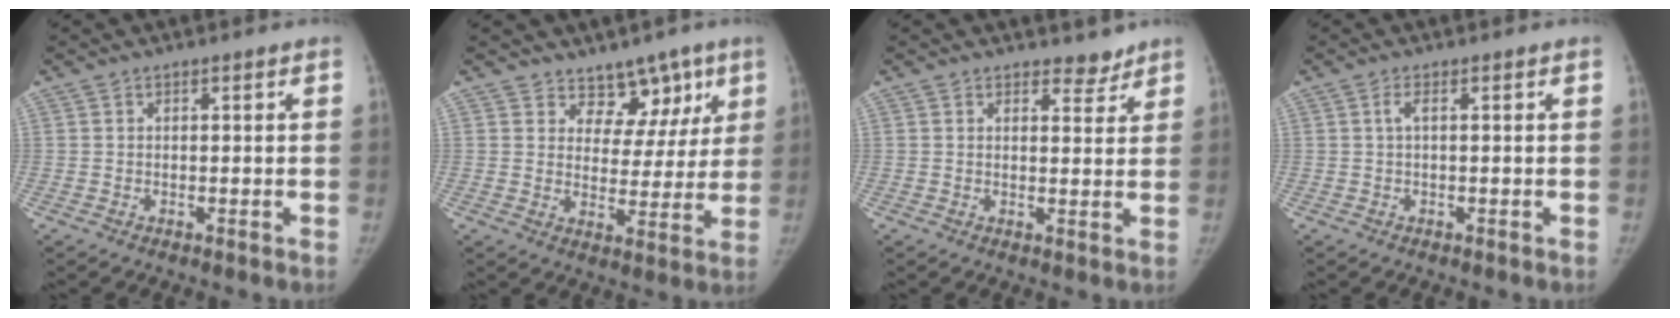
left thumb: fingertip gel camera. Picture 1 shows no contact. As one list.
[{"total": 8.3, "force": [5.7, 5.6, 2.4], "torque": [0.023, -0.029, 0.085]}, {"total": 3.0, "force": [2.6, 1.4, 0.4], "torque": [0.016, -0.019, 0.033]}, {"total": 1.2, "force": [0.2, 0.2, 1.2], "torque": [-0.033, 0.004, 0.003]}]